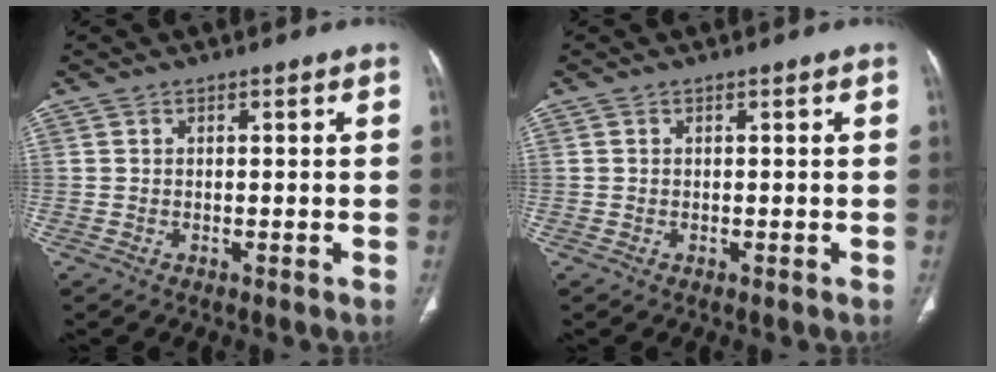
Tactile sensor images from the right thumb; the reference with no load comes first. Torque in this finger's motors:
{"motor_torque": [0.06, -0.10, 0.10, -0.48, -0.03]}